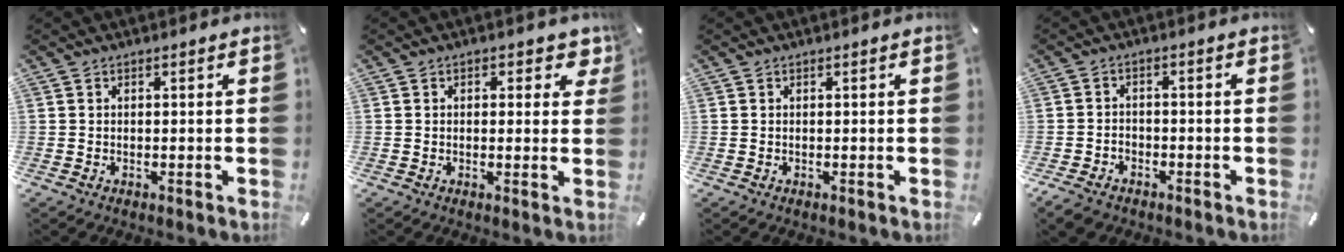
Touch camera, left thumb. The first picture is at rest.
{"total": 3.5, "force": [1.2, 2.3, 2.3], "torque": [-0.017, -0.002, 0.013]}
{"total": 0.0}
{"total": 4.3, "force": [-3.1, 2.6, 1.3], "torque": [-0.032, 0.015, -0.062]}